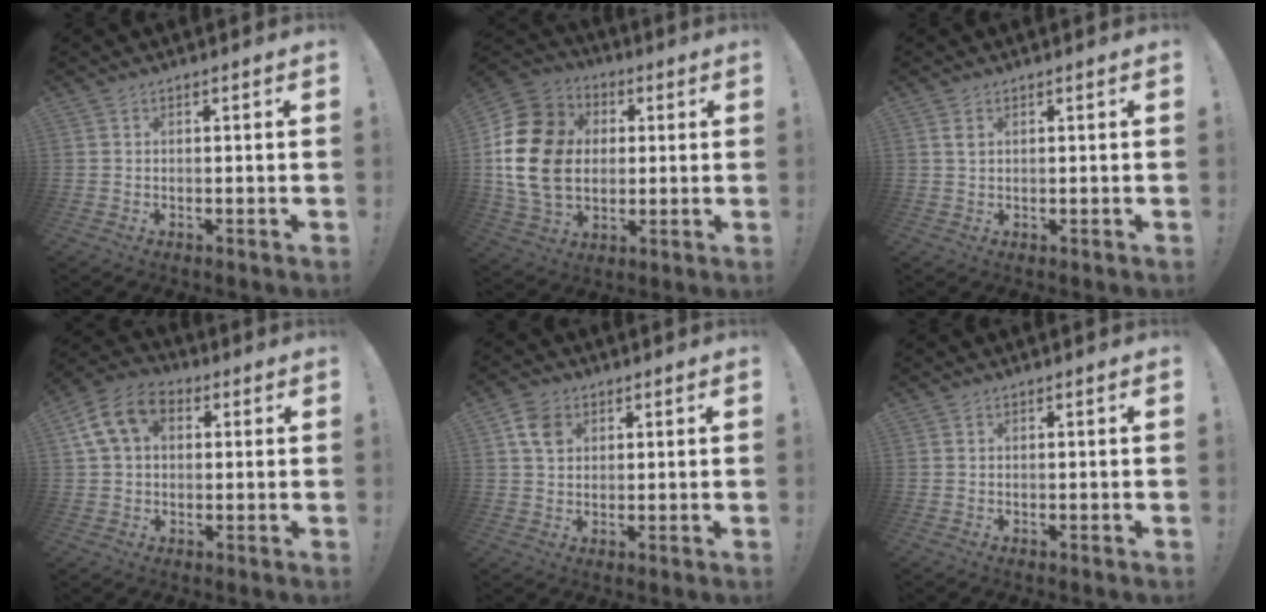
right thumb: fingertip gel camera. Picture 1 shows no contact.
{"total": 20.4, "force": [1.5, 15.9, 12.8], "torque": [-0.235, 0.012, 0.035]}
{"total": 1.5, "force": [0.7, 0.7, 1.0], "torque": [-0.015, -0.002, 0.012]}
{"total": 12.0, "force": [3.8, 8.4, 7.7], "torque": [-0.135, 0.001, 0.077]}
{"total": 6.6, "force": [2.7, 5.1, 3.2], "torque": [-0.052, 0.002, 0.055]}
{"total": 0.0}